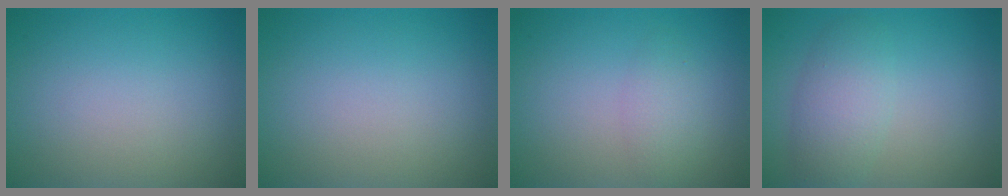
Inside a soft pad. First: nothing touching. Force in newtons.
{"total": 0.0}
{"total": 1.9, "press": 1.9, "slide": 0.1}
{"total": 3.5, "press": 3.5, "slide": 0.2}